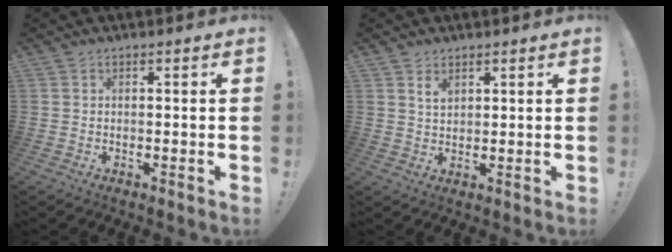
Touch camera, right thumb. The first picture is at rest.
{"total": 3.3, "force": [2.0, 1.8, 1.8], "torque": [-0.021, -0.012, 0.034]}